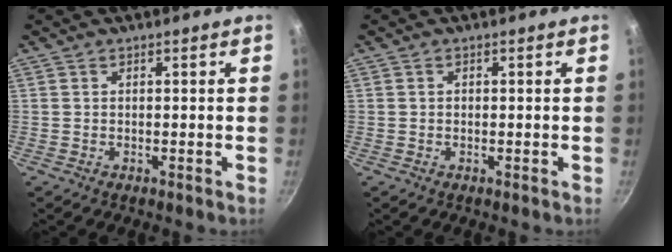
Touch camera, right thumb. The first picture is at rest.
{"total": 0.6, "force": [0.0, 0.6, 0.3], "torque": [-0.003, 0.003, 0.001]}